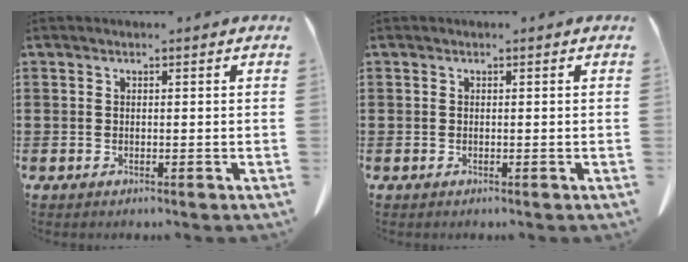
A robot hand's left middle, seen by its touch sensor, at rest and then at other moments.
{"total": 0.0}